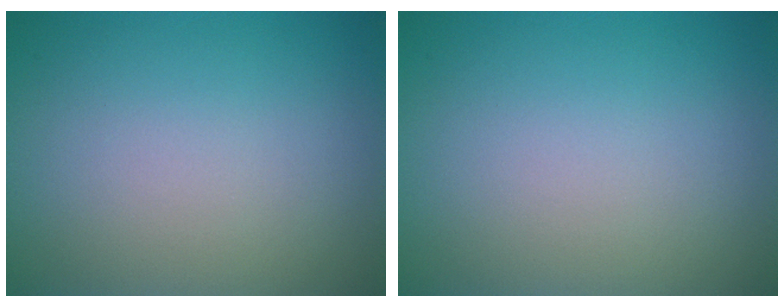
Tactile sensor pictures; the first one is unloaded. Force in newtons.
{"total": 0.0}